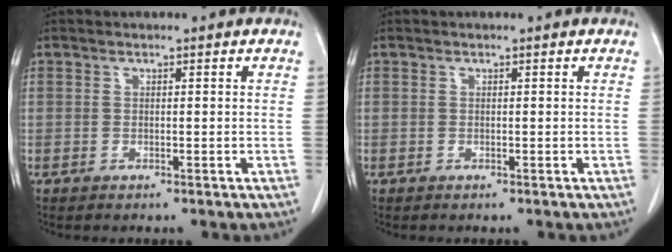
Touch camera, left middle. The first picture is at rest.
{"total": 0.0}